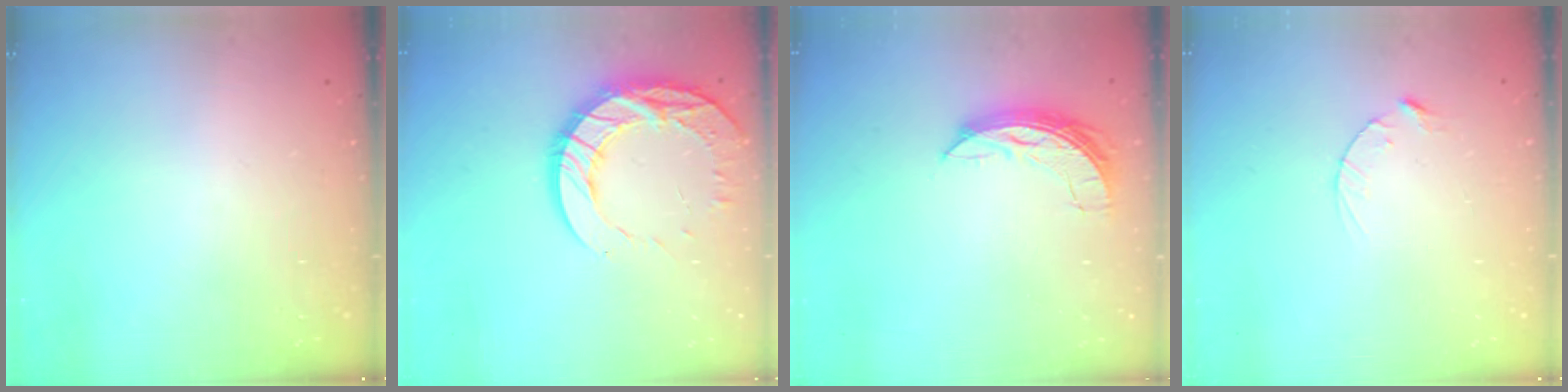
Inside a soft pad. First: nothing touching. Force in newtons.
{"total": 17.2, "press": 17.1, "slide": 1.5}
{"total": 7.6, "press": 7.5, "slide": 1.1}
{"total": 2.8, "press": 2.8, "slide": 0.4}